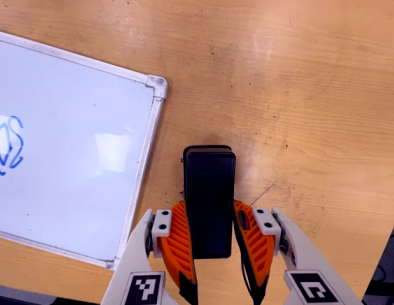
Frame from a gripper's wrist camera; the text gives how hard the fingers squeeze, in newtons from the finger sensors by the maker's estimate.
{"total": 5.2, "left": 3.9, "right": 6.5}